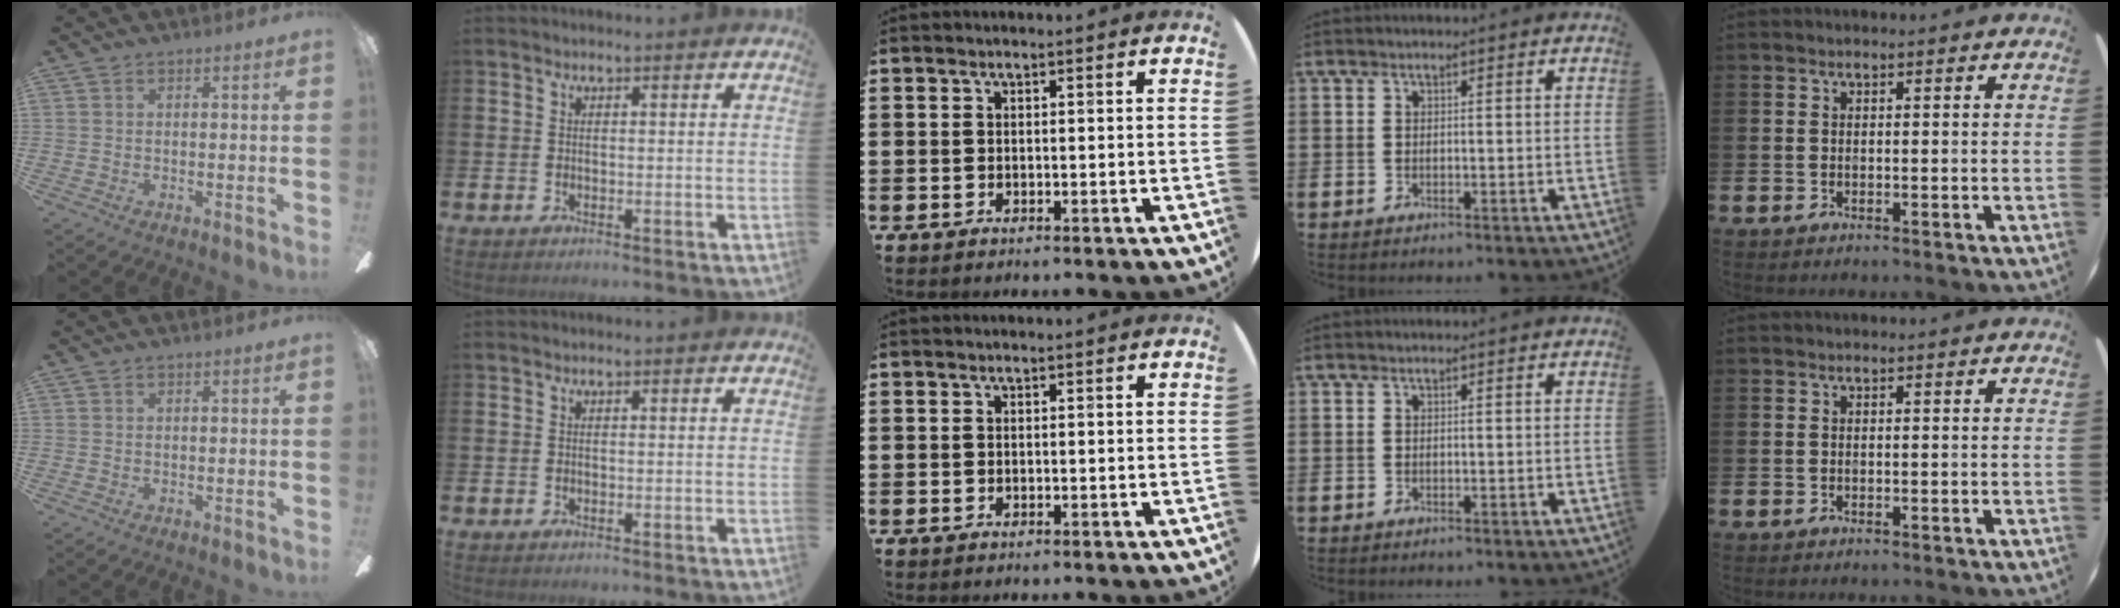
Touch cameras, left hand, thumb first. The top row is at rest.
{}